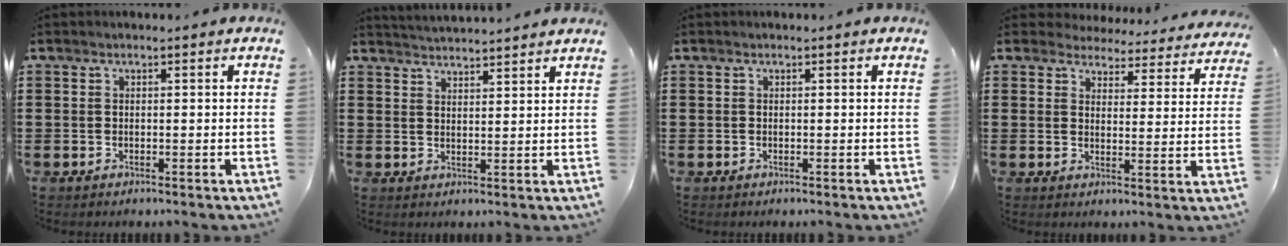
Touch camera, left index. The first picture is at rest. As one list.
[{"total": 3.0, "force": [2.9, -0.6, -0.2], "torque": [-0.004, -0.013, 0.054]}, {"total": 0.0}, {"total": 4.2, "force": [4.1, 0.7, 0.3], "torque": [-0.021, -0.031, 0.068]}]